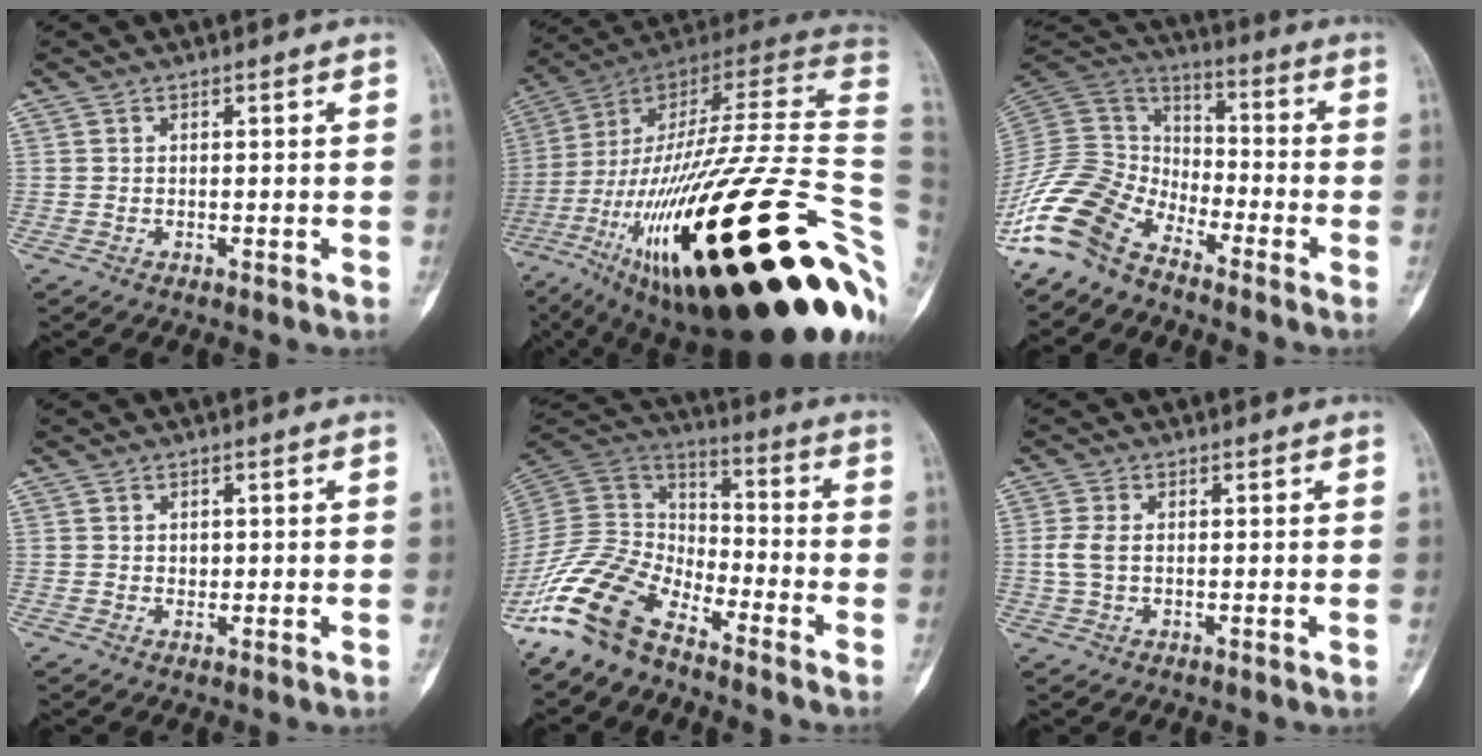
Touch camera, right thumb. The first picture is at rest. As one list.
[{"total": 47.2, "force": [-12.6, 12.1, 43.8], "torque": [-0.651, 0.061, -0.210]}, {"total": 14.5, "force": [-10.6, 7.2, 6.8], "torque": [-0.123, 0.079, -0.222]}, {"total": 1.0, "force": [0.2, 0.8, 0.5], "torque": [-0.004, 0.001, 0.006]}, {"total": 14.3, "force": [-10.6, 6.3, 7.3], "torque": [-0.129, 0.076, -0.221]}, {"total": 2.9, "force": [0.2, 1.7, 2.4], "torque": [-0.069, 0.004, 0.004]}]